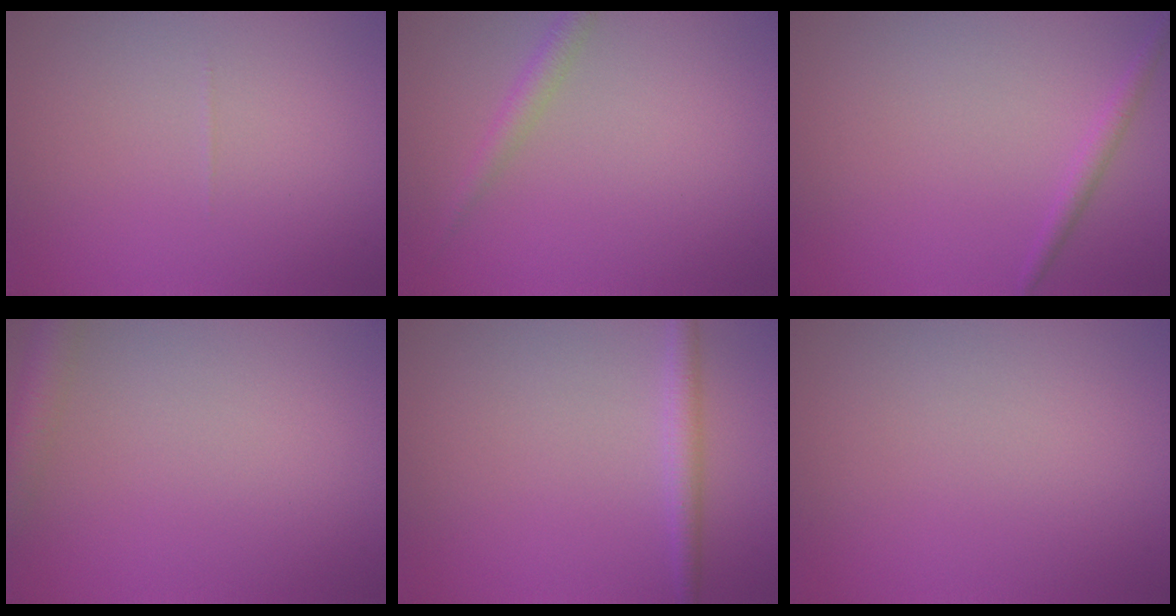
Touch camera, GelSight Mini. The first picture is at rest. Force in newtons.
{"total": 1.4, "press": 1.4, "slide": 0.0}
{"total": 1.2, "press": 1.2, "slide": 0.0}
{"total": 2.9, "press": 2.9, "slide": 0.1}
{"total": 1.8, "press": 1.8, "slide": 0.1}
{"total": 0.0}